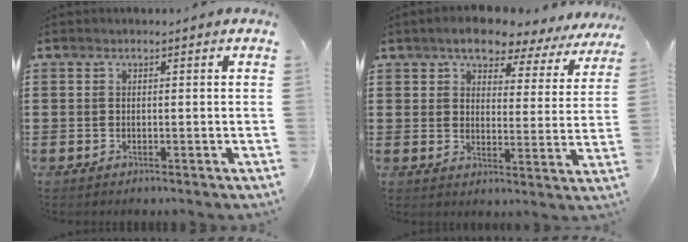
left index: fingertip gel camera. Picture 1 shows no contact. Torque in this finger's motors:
{"motor_torque": [1.24, -0.89, 0.55, 0.09]}